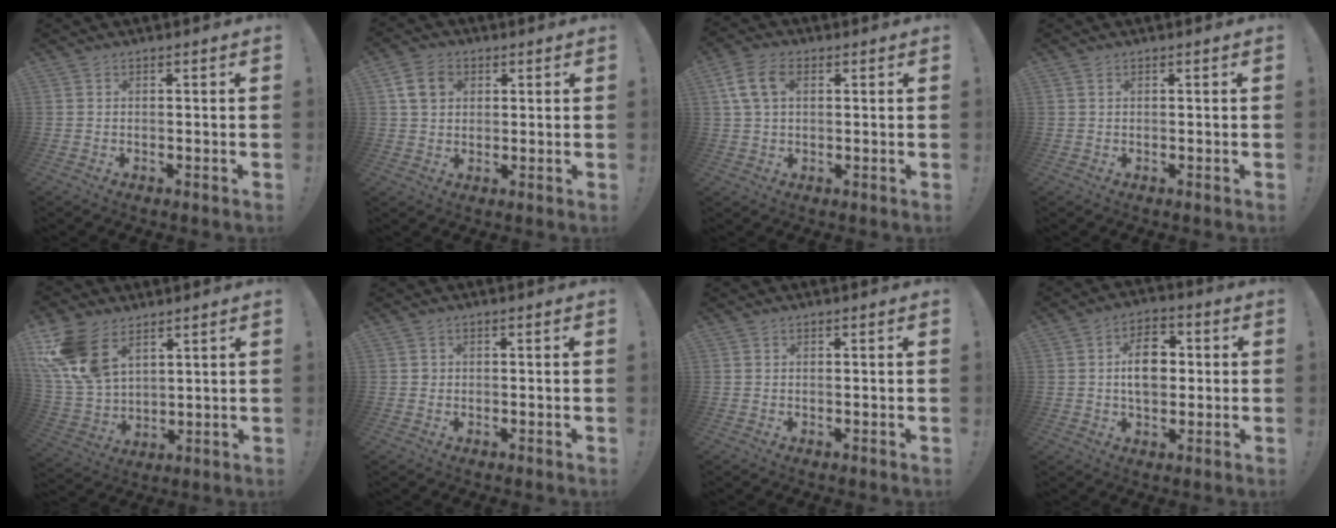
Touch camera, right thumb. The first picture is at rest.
{"total": 7.1, "force": [2.5, 5.7, 3.4], "torque": [-0.059, 0.008, 0.052]}
{"total": 8.4, "force": [2.4, 5.3, 6.1], "torque": [-0.128, 0.012, 0.049]}
{"total": 0.0}
{"total": 14.8, "force": [7.9, 9.2, 8.5], "torque": [-0.178, -0.043, 0.155]}
{"total": 1.2, "force": [0.0, 1.1, 0.3], "torque": [0.002, 0.001, -0.002]}
{"total": 0.0}
{"total": 11.2, "force": [0.8, 7.8, 7.9], "torque": [-0.120, 0.013, 0.015]}